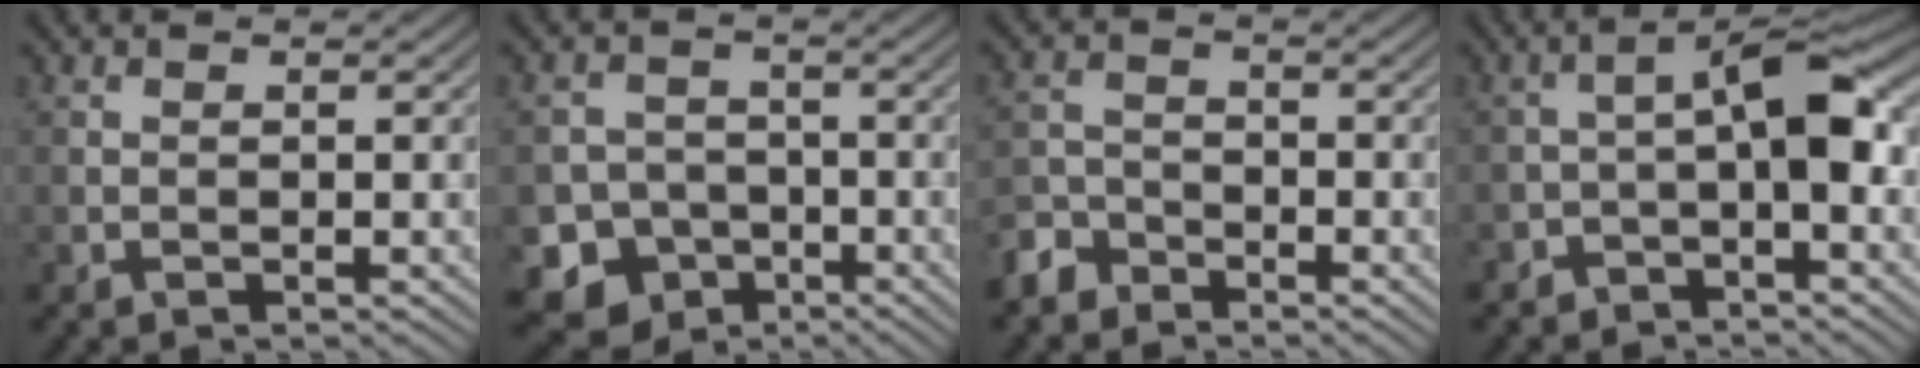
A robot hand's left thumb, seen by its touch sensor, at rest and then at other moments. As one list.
[{"total": 7.6, "force": [-3.7, 6.4, 1.8], "torque": [-0.027, -0.016, -0.087]}, {"total": 3.5, "force": [-3.0, 1.7, 0.8], "torque": [-0.016, -0.001, -0.075]}, {"total": 6.0, "force": [-1.9, 2.3, 5.3], "torque": [-0.077, 0.018, -0.043]}]